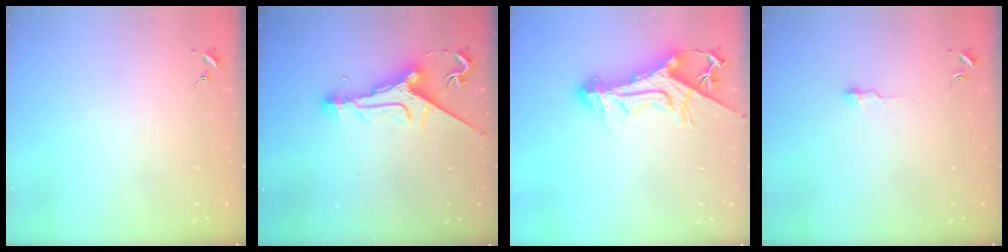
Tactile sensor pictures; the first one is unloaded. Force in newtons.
{"total": 12.2, "press": 12.2, "slide": 0.8}
{"total": 15.8, "press": 15.6, "slide": 2.0}
{"total": 5.1, "press": 5.1, "slide": 0.6}